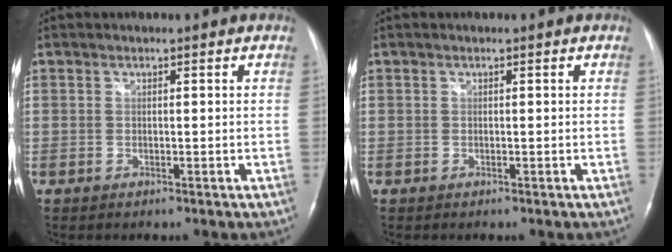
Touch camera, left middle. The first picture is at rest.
{"total": 0.0}